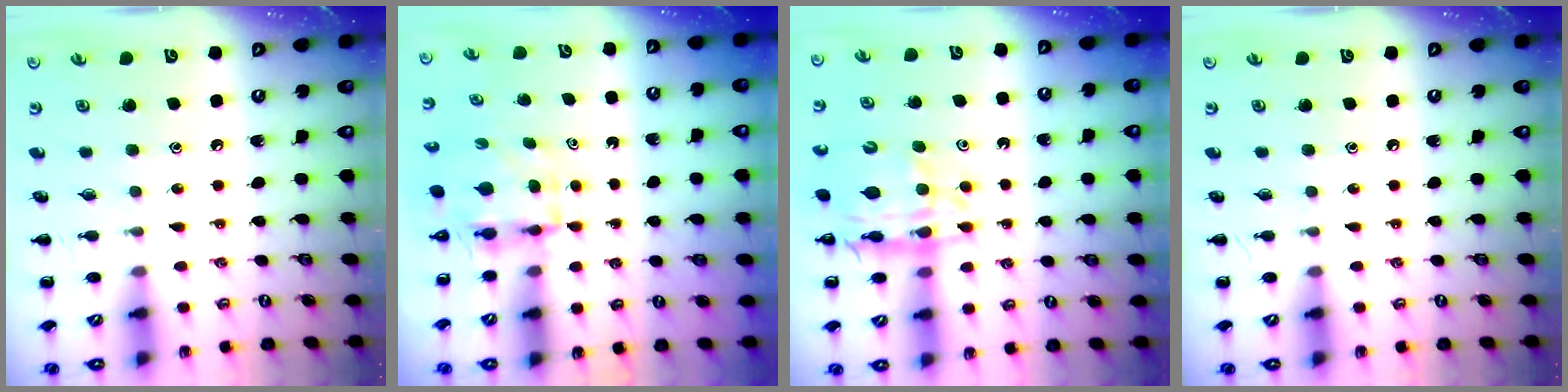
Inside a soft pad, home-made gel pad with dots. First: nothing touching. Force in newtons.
{"total": 3.9, "press": 3.9, "slide": 0.3}
{"total": 12.9, "press": 12.4, "slide": 3.7}
{"total": 0.0}